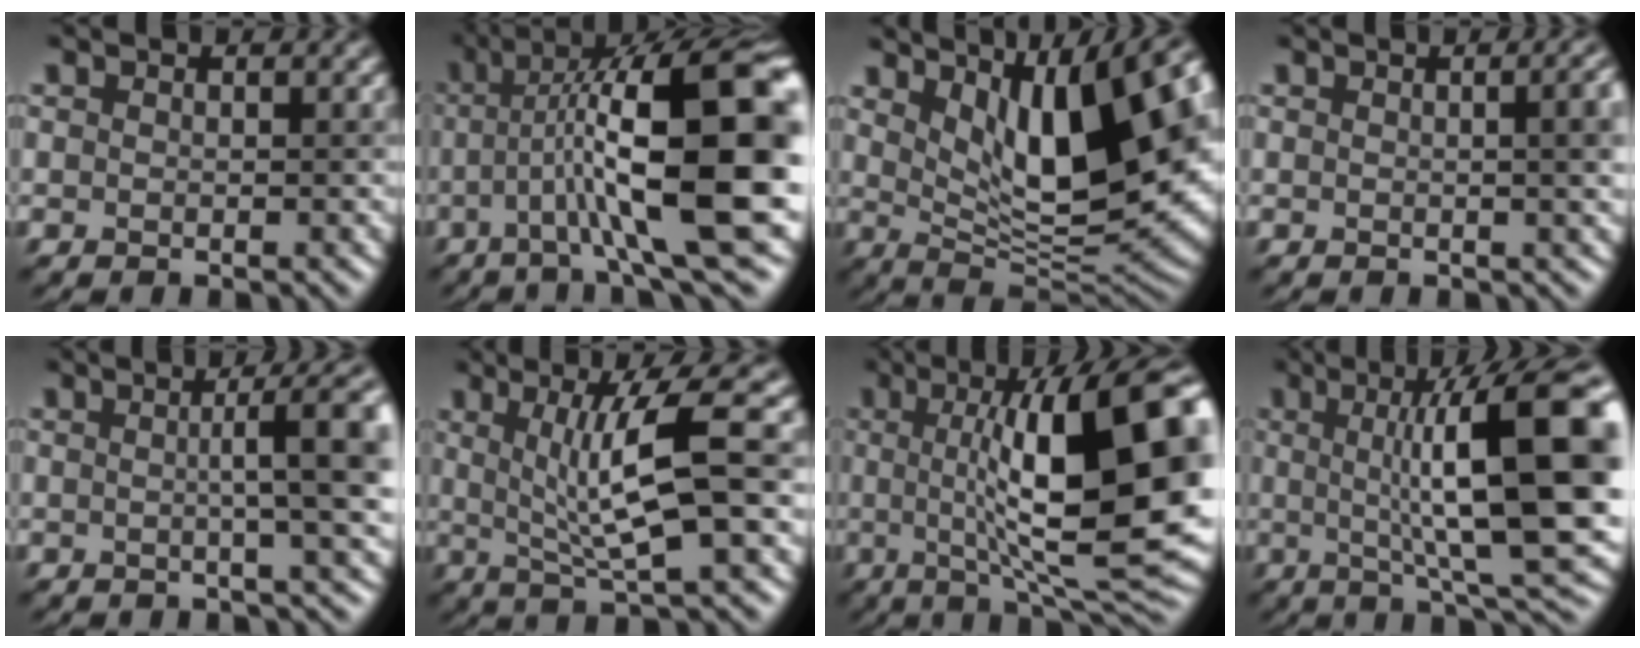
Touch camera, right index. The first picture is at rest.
{"total": 13.0, "force": [-0.7, 3.1, 12.6], "torque": [-0.194, 0.017, -0.006]}
{"total": 13.7, "force": [4.7, 5.0, 11.9], "torque": [-0.147, 0.007, 0.083]}
{"total": 4.9, "force": [0.4, 2.0, 4.5], "torque": [-0.014, 0.023, 0.005]}
{"total": 8.1, "force": [1.0, 1.7, 7.8], "torque": [-0.073, 0.024, 0.018]}
{"total": 7.8, "force": [1.2, 1.3, 7.6], "torque": [-0.119, 0.006, 0.030]}
{"total": 16.0, "force": [1.9, 4.4, 15.2], "torque": [-0.204, 0.012, 0.032]}
{"total": 14.9, "force": [2.1, 3.6, 14.3], "torque": [-0.172, 0.012, 0.040]}